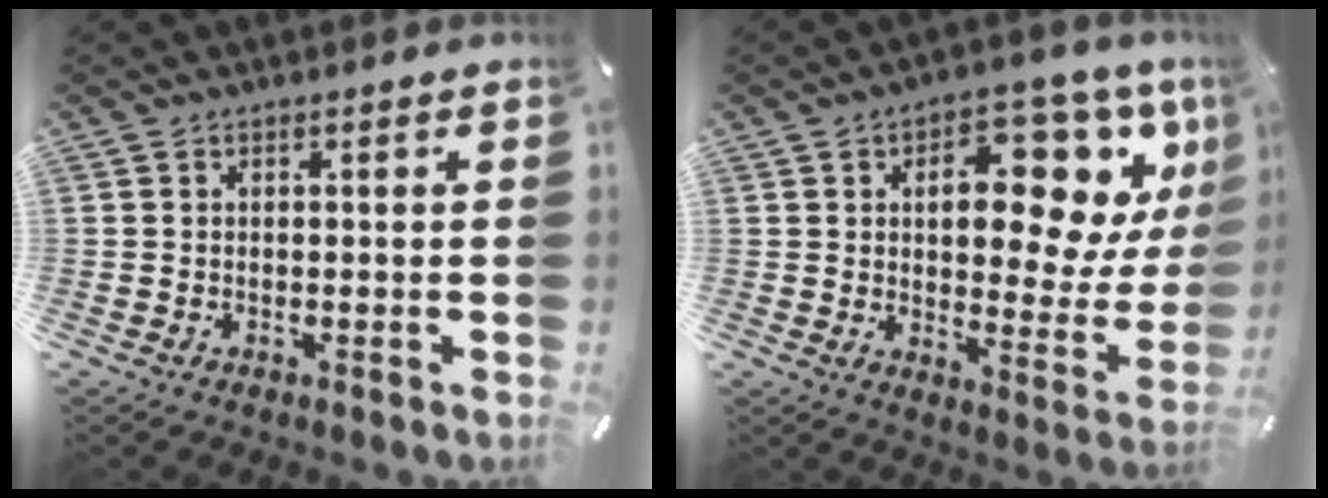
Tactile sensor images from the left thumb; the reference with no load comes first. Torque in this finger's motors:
{"motor_torque": [2.73, 1.90, 1.32, -0.26, 0.15]}